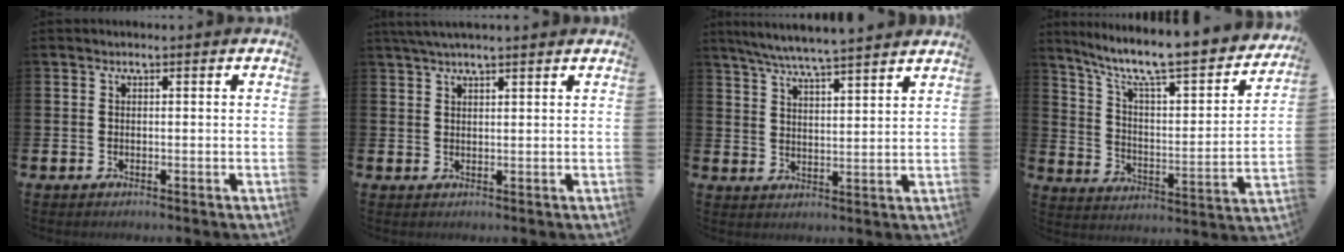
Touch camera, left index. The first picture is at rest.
{"total": 2.6, "force": [2.3, 0.1, 1.2], "torque": [-0.025, -0.002, 0.042]}
{"total": 6.1, "force": [5.8, -0.3, 1.8], "torque": [-0.055, -0.033, 0.103]}
{"total": 9.4, "force": [8.0, 1.5, 4.6], "torque": [-0.109, -0.068, 0.128]}